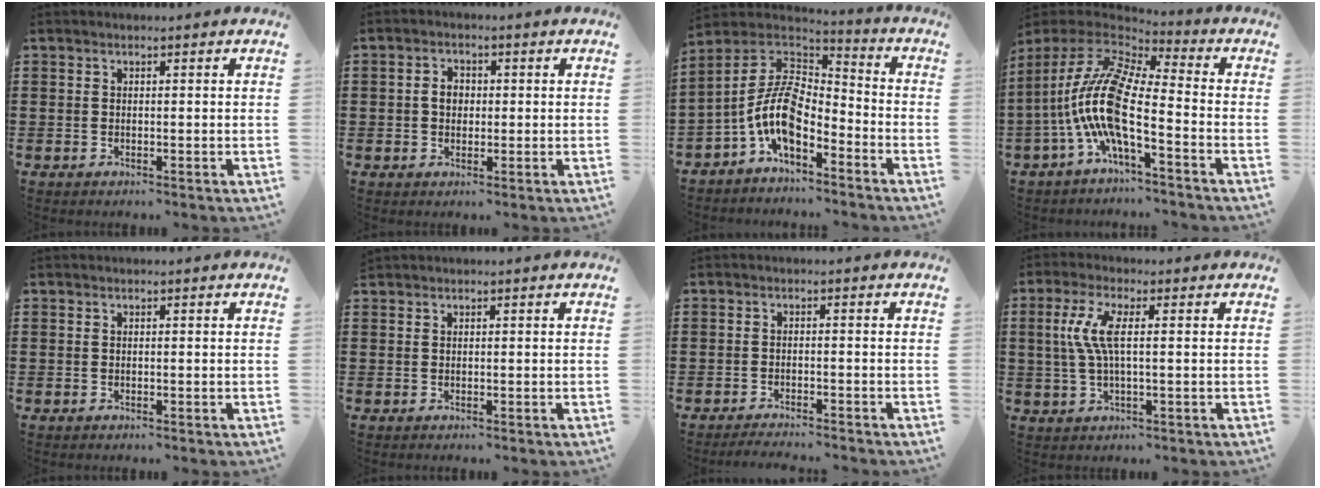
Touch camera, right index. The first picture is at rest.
{"total": 2.6, "force": [0.0, 2.0, 1.8], "torque": [-0.038, 0.008, -0.002]}
{"total": 9.8, "force": [-3.9, 4.5, 7.8], "torque": [-0.189, -0.016, -0.088]}
{"total": 11.7, "force": [-3.8, 2.4, 10.8], "torque": [-0.257, -0.028, -0.092]}
{"total": 0.0}
{"total": 0.0}
{"total": 2.1, "force": [-2.1, -0.2, 0.1], "torque": [-0.004, -0.001, -0.044]}
{"total": 5.8, "force": [0.4, 1.2, 5.6], "torque": [-0.135, -0.010, -0.004]}